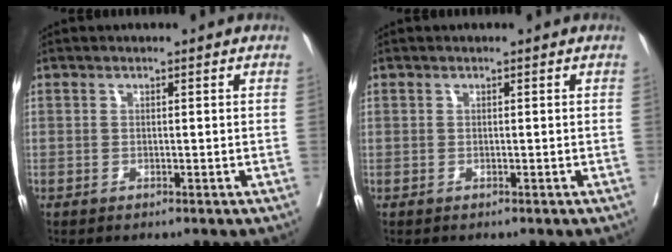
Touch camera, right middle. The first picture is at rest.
{"total": 0.0}